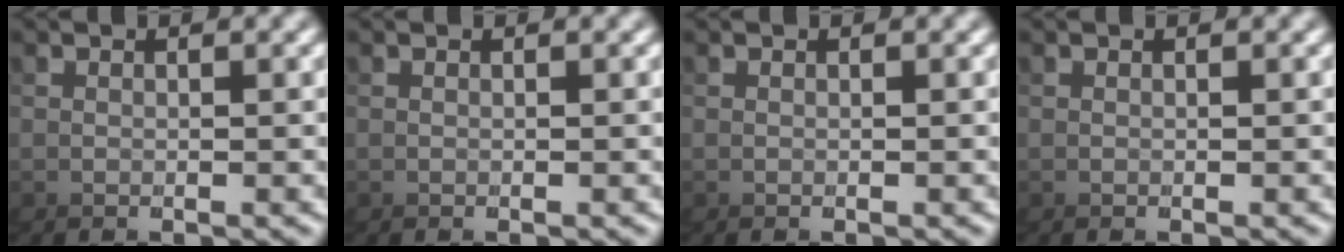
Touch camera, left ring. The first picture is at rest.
{"total": 0.0}
{"total": 0.0}
{"total": 0.0}